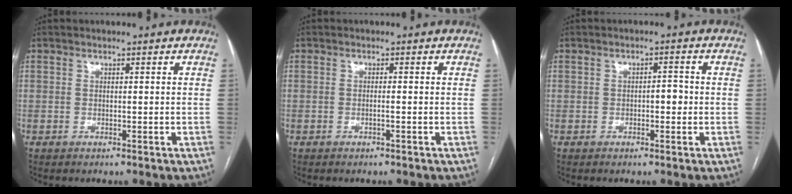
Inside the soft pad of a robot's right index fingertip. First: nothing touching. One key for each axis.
{"total": 0.5, "fx": -0.2, "fy": 0.0, "fz": 0.5, "tx": -0.009, "ty": 0.002, "tz": -0.003}
{"total": 2.1, "fx": -0.2, "fy": 1.0, "fz": 1.9, "tx": -0.024, "ty": 0.007, "tz": -0.002}